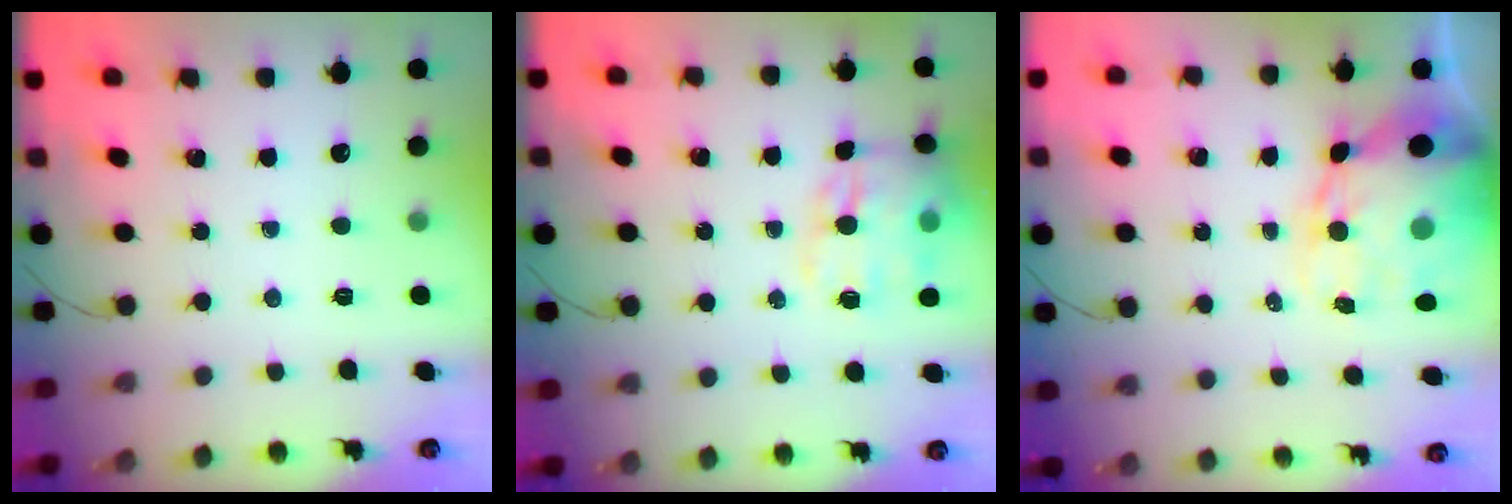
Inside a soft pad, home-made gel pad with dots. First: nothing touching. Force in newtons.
{"total": 14.2, "press": 13.9, "slide": 3.0}
{"total": 13.9, "press": 13.4, "slide": 3.8}